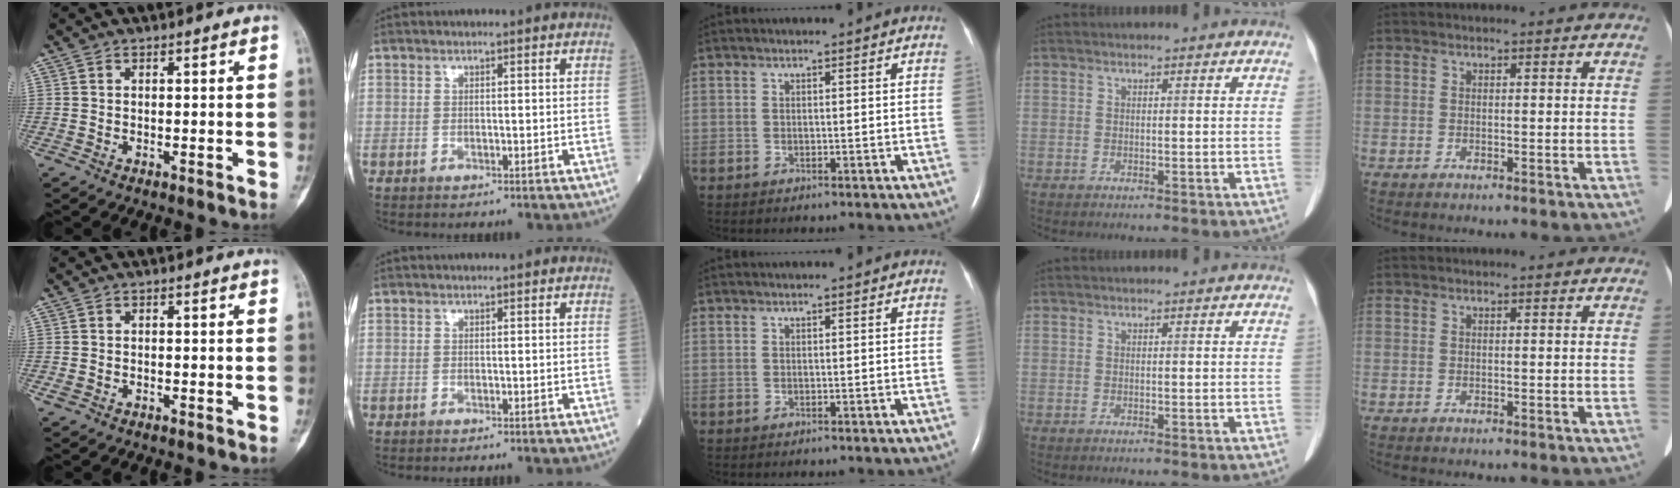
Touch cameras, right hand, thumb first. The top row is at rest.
{"thumb": {"total": 1.1, "force": [-0.6, 0.7, 0.5], "torque": [-0.019, 0.006, -0.010]}, "index": {"total": 0.7, "force": [-0.6, 0.0, 0.2], "torque": [0.003, 0.000, -0.012]}}